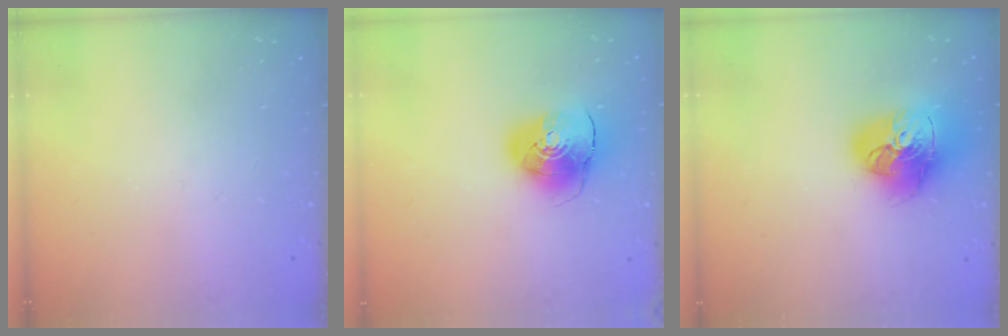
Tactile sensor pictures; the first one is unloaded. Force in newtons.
{"total": 10.4, "press": 10.3, "slide": 1.4}
{"total": 20.5, "press": 20.4, "slide": 2.4}